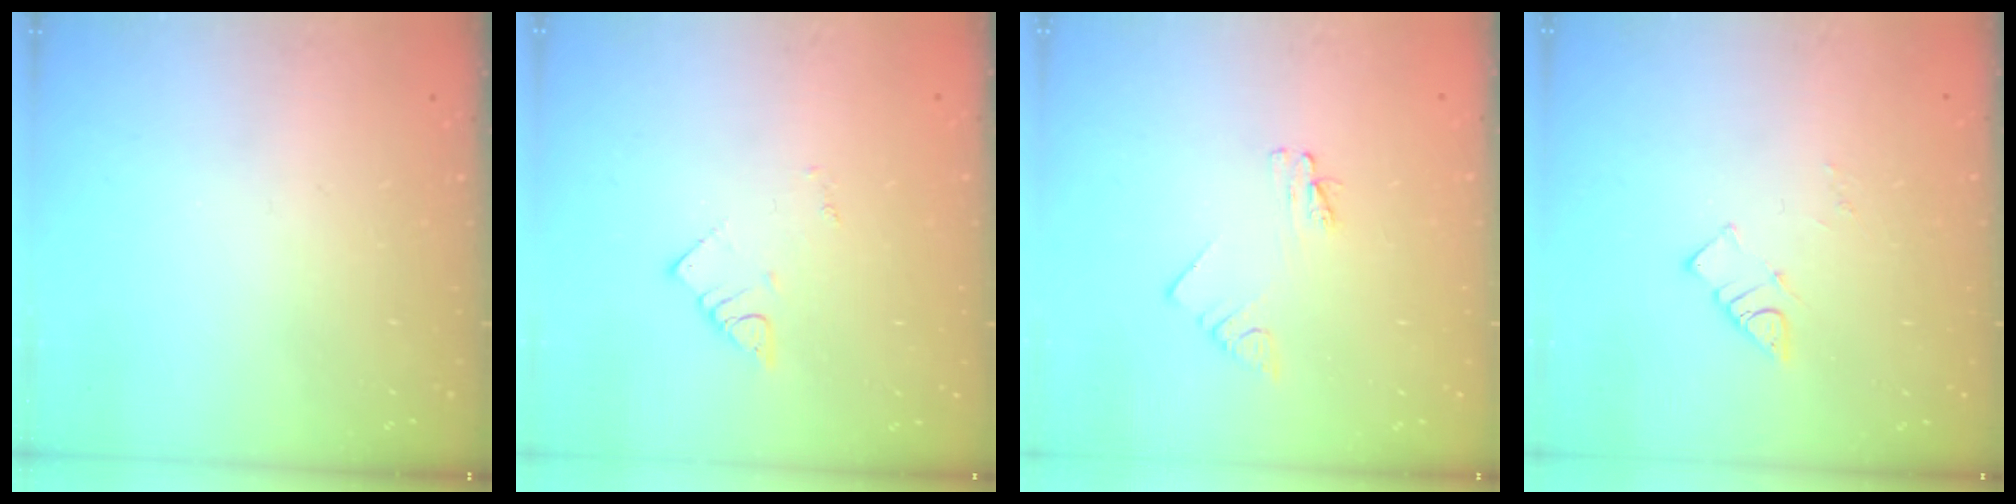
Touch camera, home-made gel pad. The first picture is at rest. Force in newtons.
{"total": 2.1, "press": 2.1, "slide": 0.3}
{"total": 2.9, "press": 2.9, "slide": 0.3}
{"total": 4.4, "press": 4.3, "slide": 0.4}